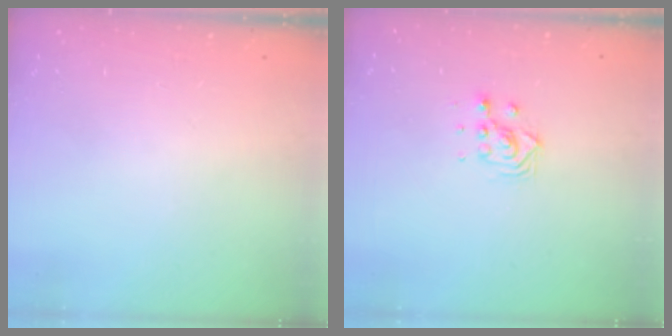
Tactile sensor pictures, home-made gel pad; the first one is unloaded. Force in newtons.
{"total": 4.5, "press": 4.5, "slide": 0.2}